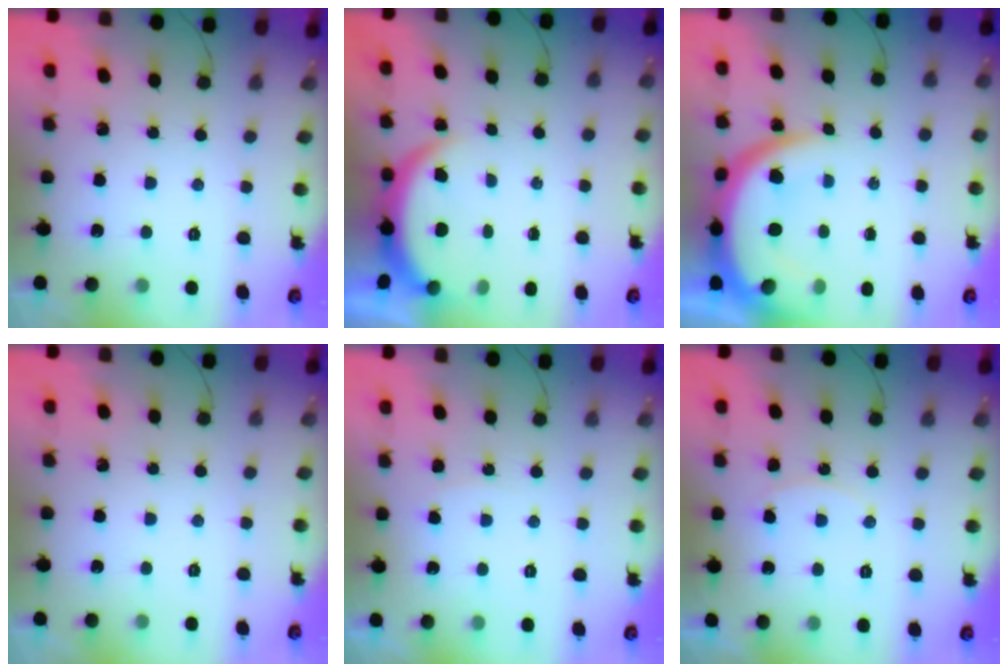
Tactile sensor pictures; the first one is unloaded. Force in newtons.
{"total": 3.9, "press": 3.9, "slide": 0.2}
{"total": 15.1, "press": 15.0, "slide": 1.6}
{"total": 0.0}
{"total": 5.5, "press": 5.5, "slide": 0.5}
{"total": 6.0, "press": 6.0, "slide": 0.6}